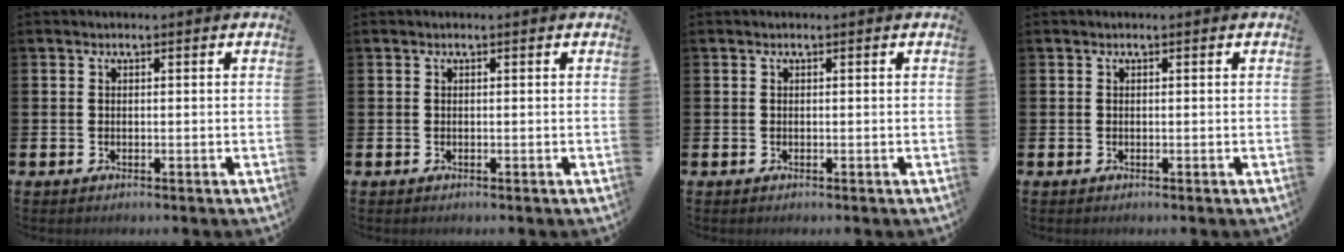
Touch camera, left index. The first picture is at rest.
{"total": 0.0}
{"total": 0.0}
{"total": 0.0}